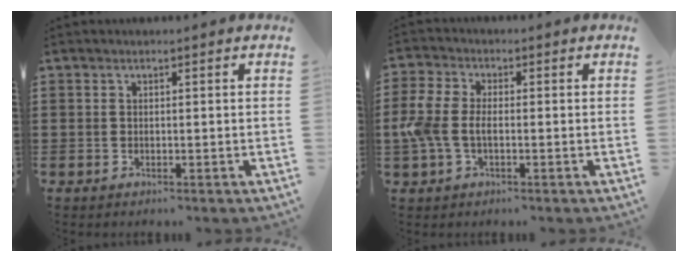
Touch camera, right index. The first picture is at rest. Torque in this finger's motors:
{"motor_torque": [0.74, 0.13, 0.46, 0.15]}